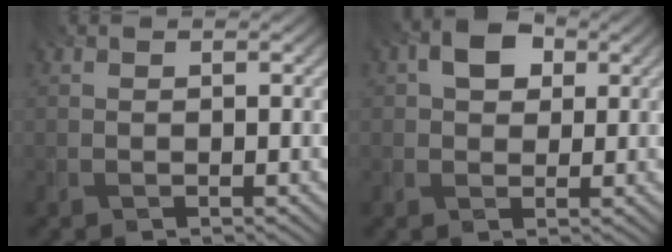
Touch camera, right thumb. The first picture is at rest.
{"total": 4.5, "force": [1.5, 3.3, 2.7], "torque": [-0.048, 0.008, 0.018]}